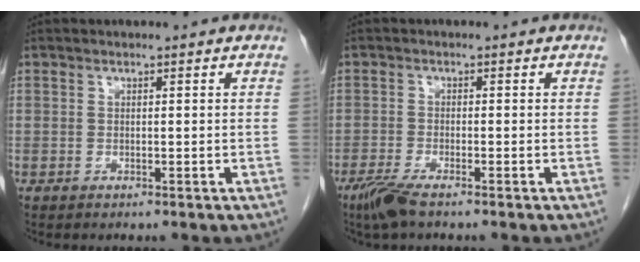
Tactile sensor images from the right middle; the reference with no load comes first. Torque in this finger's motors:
{"motor_torque": [0.52, -0.26, 0.07, 0.03]}